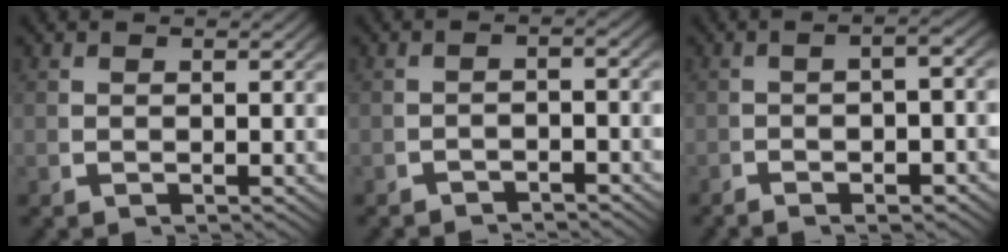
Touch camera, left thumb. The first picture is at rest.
{"total": 2.2, "force": [-2.1, 0.3, 0.6], "torque": [-0.008, -0.007, -0.033]}
{"total": 3.4, "force": [-1.4, 0.7, 3.0], "torque": [-0.048, 0.003, -0.024]}